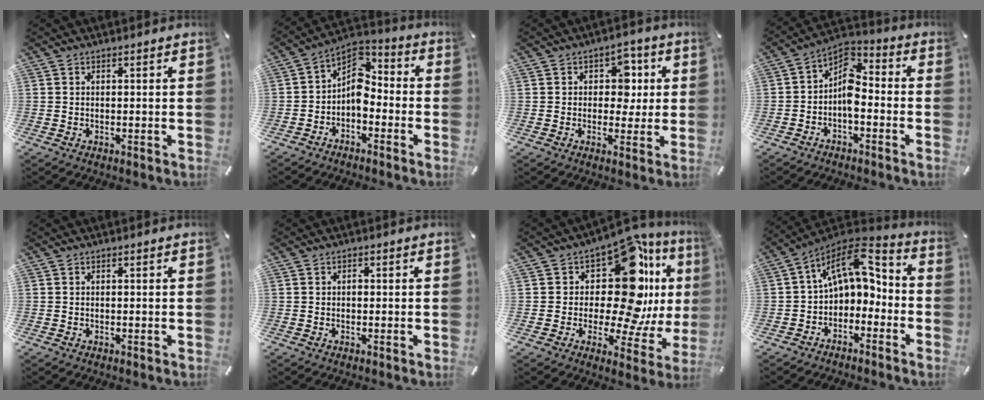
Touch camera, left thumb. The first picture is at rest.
{"total": 7.6, "force": [-2.7, 5.6, 4.4], "torque": [-0.087, 0.012, -0.057]}
{"total": 7.1, "force": [0.9, 5.8, 4.0], "torque": [-0.042, 0.000, 0.007]}
{"total": 7.7, "force": [-2.9, 4.7, 5.4], "torque": [-0.110, 0.000, -0.062]}
{"total": 0.0}
{"total": 0.9, "force": [-0.1, 0.8, 0.5], "torque": [-0.010, 0.004, -0.003]}
{"total": 21.0, "force": [6.5, 11.6, 16.2], "torque": [-0.227, -0.070, 0.109]}
{"total": 11.4, "force": [3.2, 7.5, 7.9], "torque": [-0.134, -0.013, 0.062]}